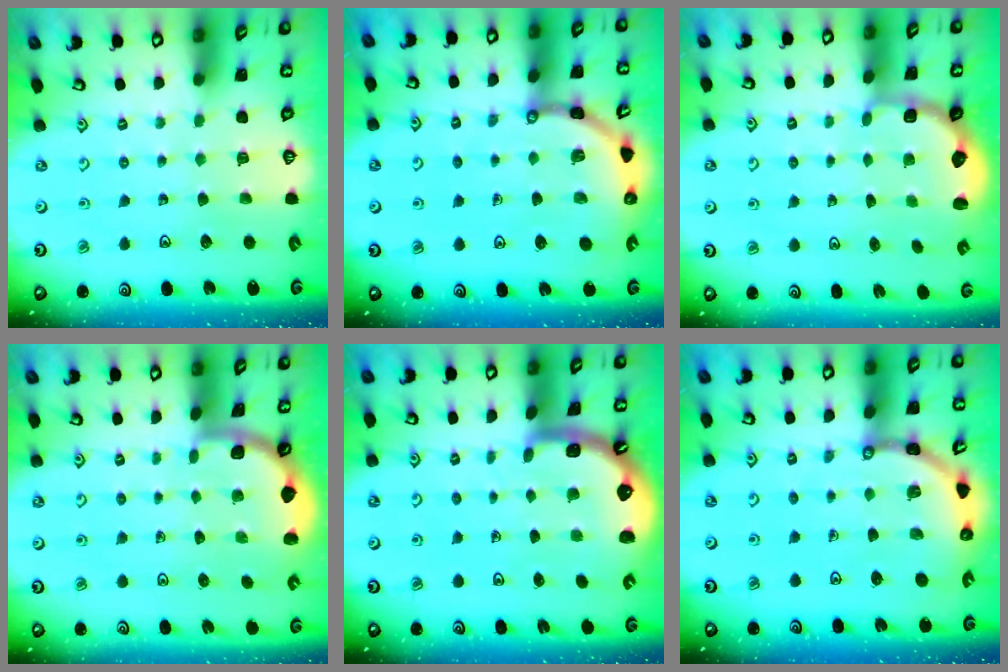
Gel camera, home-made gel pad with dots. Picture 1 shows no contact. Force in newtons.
{"total": 8.1, "press": 8.1, "slide": 1.0}
{"total": 2.9, "press": 2.4, "slide": 1.6}
{"total": 1.9, "press": 1.9, "slide": 0.0}
{"total": 3.0, "press": 3.0, "slide": 0.4}
{"total": 8.1, "press": 8.1, "slide": 1.0}